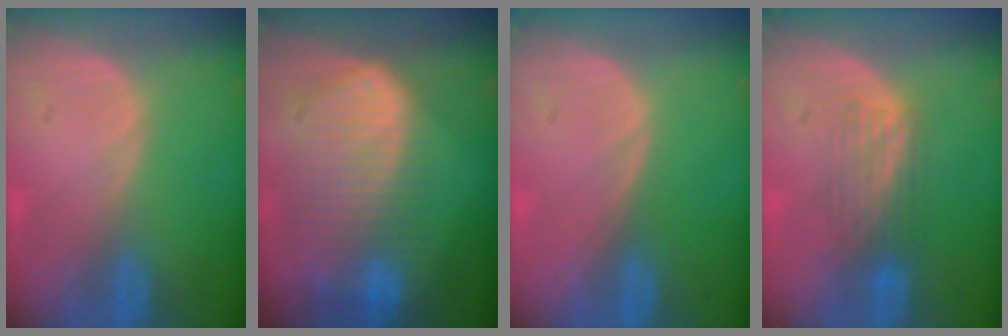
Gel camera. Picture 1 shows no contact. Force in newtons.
{"total": 10.5, "press": 9.1, "slide": 5.3}
{"total": 0.0}
{"total": 4.1, "press": 4.1, "slide": 0.1}